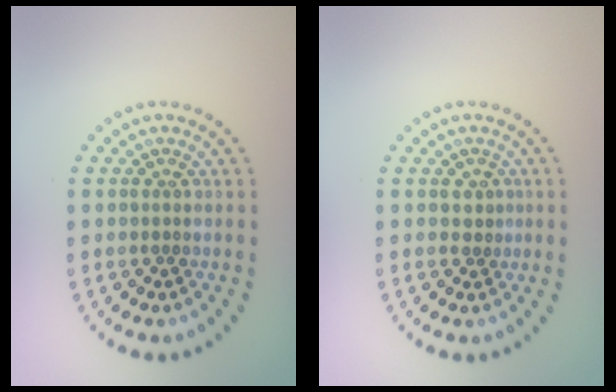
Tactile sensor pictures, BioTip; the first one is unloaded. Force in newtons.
{"total": 0.9, "press": 0.7, "slide": 0.5}